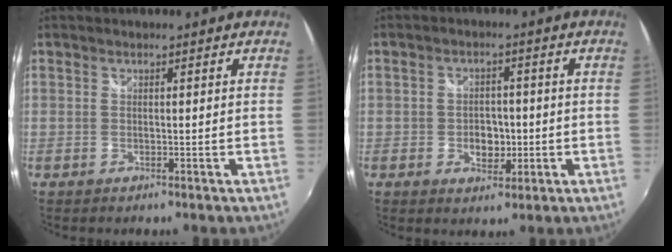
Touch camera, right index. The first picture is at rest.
{"total": 4.8, "force": [-1.0, 3.5, 3.1], "torque": [-0.055, 0.002, -0.012]}